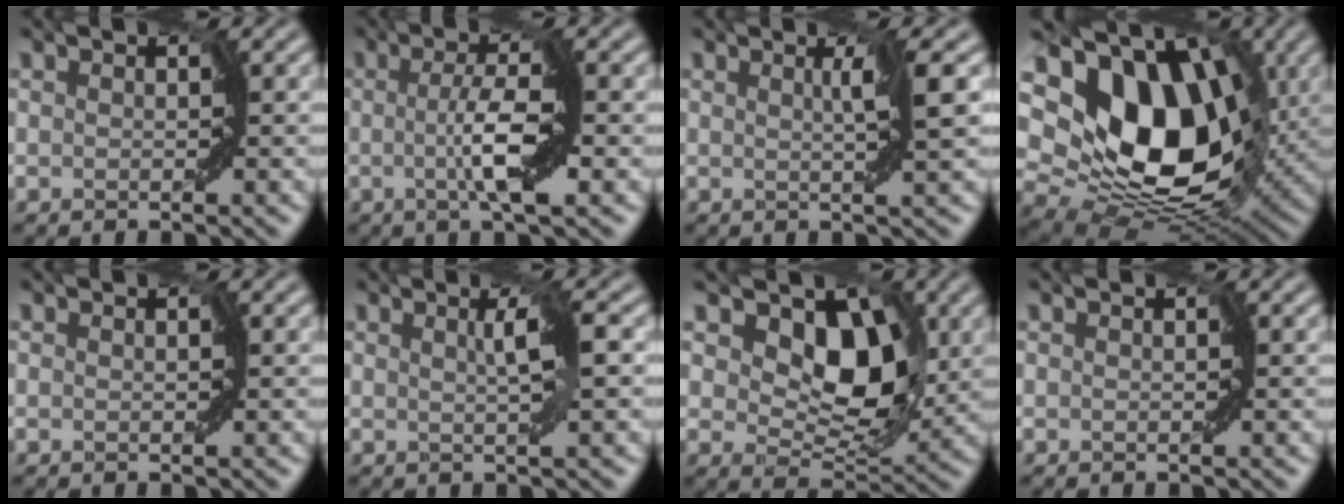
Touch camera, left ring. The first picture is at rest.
{"total": 4.2, "force": [-0.7, 0.1, 4.1], "torque": [-0.086, 0.005, -0.014]}
{"total": 2.0, "force": [0.5, -0.5, 1.9], "torque": [-0.043, 0.000, 0.010]}
{"total": 14.3, "force": [4.1, 9.7, 9.7], "torque": [-0.162, 0.003, 0.069]}
{"total": 0.0}
{"total": 1.7, "force": [0.5, -0.5, 1.5], "torque": [-0.038, 0.004, 0.010]}
{"total": 9.8, "force": [3.6, 6.2, 6.7], "torque": [-0.097, 0.006, 0.038]}
{"total": 0.0}